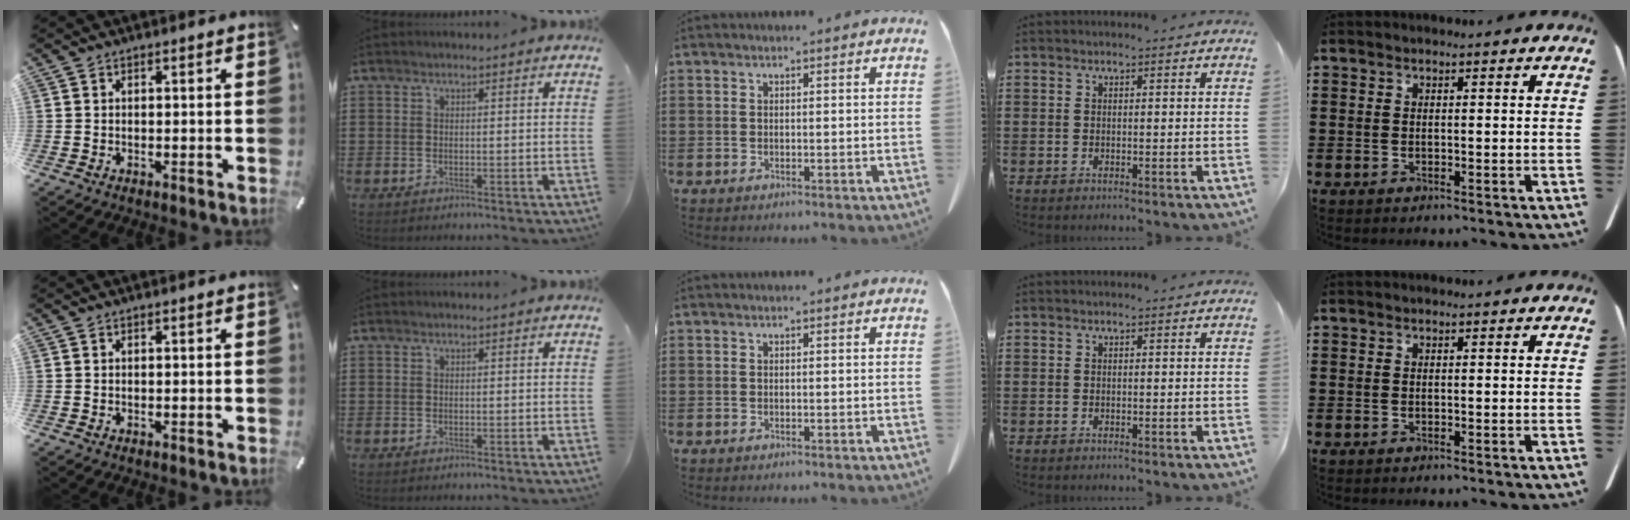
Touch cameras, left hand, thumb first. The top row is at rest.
{}